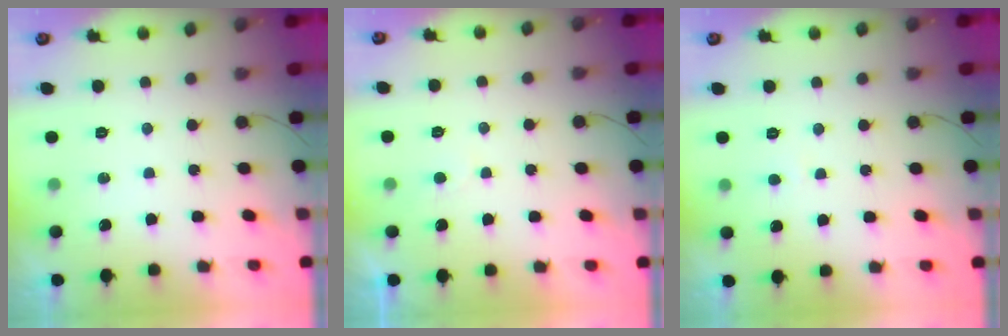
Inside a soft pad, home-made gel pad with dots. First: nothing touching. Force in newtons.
{"total": 2.0, "press": 1.9, "slide": 0.3}
{"total": 0.7, "press": 0.7, "slide": 0.1}